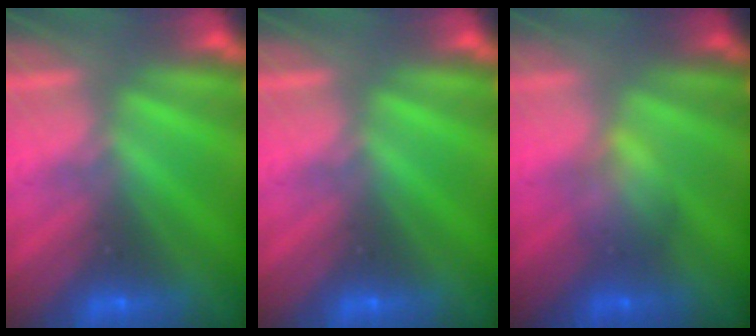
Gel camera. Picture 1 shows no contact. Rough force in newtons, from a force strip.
{"total": 0.0}
{"total": 1.9}